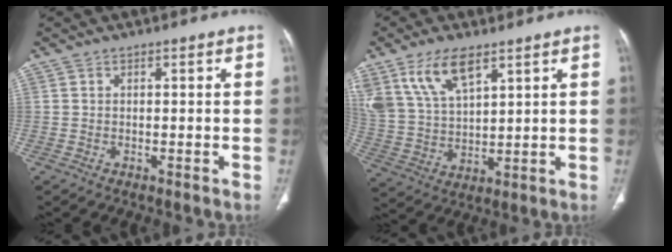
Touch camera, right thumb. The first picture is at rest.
{"total": 11.9, "force": [7.2, 5.4, 7.9], "torque": [-0.147, -0.022, 0.153]}